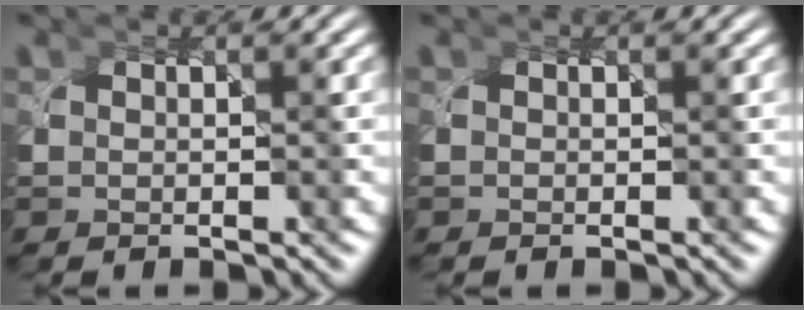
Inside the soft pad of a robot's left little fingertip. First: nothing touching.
{"total": 0.0}